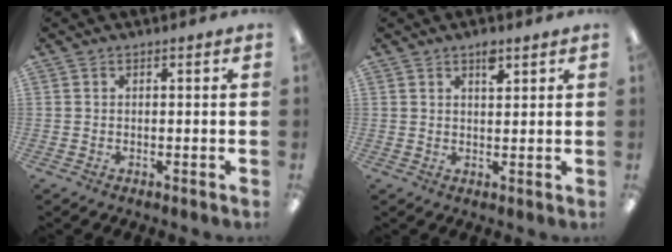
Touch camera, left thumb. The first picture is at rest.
{"total": 3.2, "force": [2.3, 1.1, 1.9], "torque": [-0.017, -0.011, 0.035]}